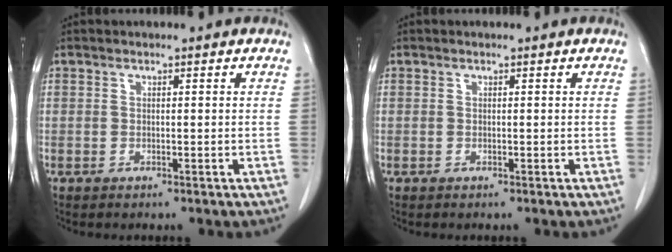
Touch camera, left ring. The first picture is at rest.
{"total": 0.0}